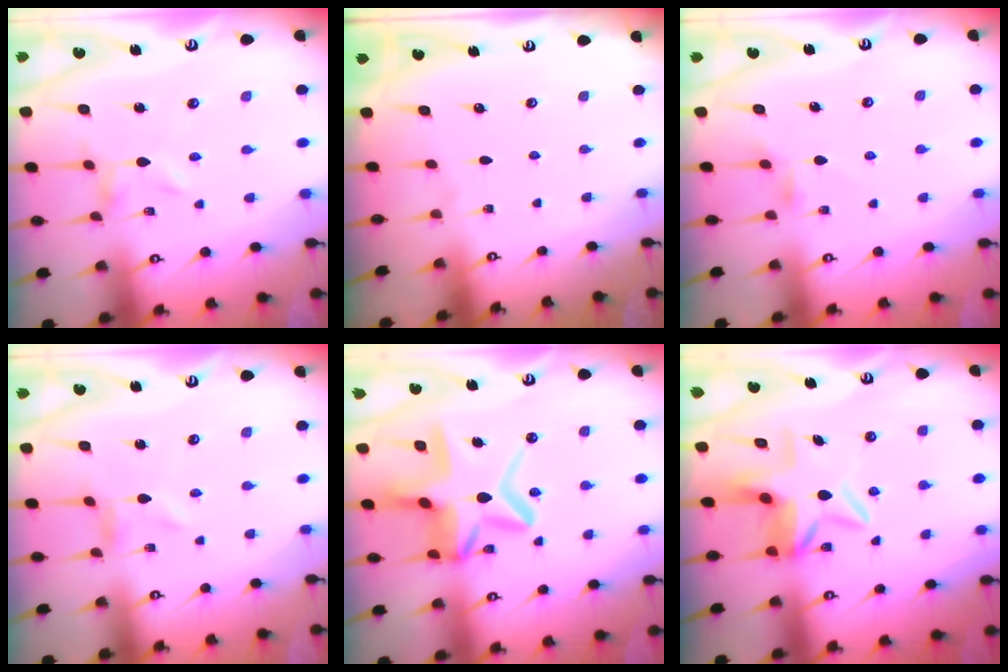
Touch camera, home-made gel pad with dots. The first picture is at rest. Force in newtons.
{"total": 0.0}
{"total": 2.2, "press": 2.1, "slide": 0.4}
{"total": 0.5, "press": 0.4, "slide": 0.3}
{"total": 14.6, "press": 14.5, "slide": 1.4}
{"total": 7.3, "press": 6.9, "slide": 2.4}